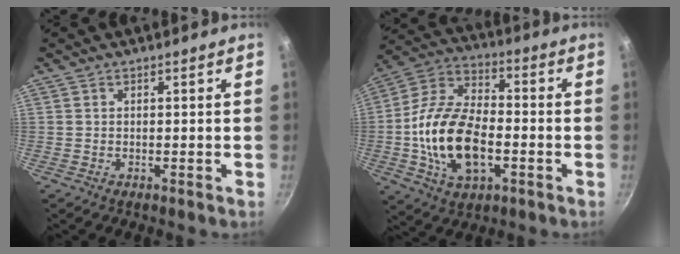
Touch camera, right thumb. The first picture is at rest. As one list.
[{"total": 18.8, "force": [-3.5, 10.7, 15.0], "torque": [-0.269, 0.031, -0.072]}]